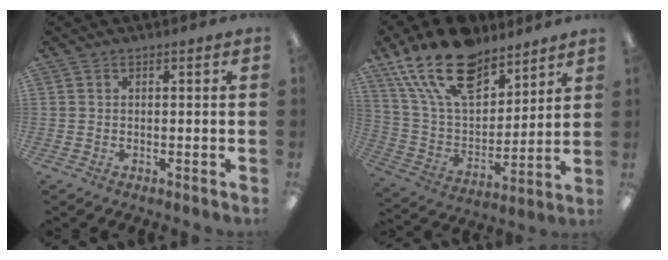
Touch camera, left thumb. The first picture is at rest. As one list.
[{"total": 21.3, "force": [14.4, 10.9, 11.3], "torque": [-0.219, -0.073, 0.260]}]